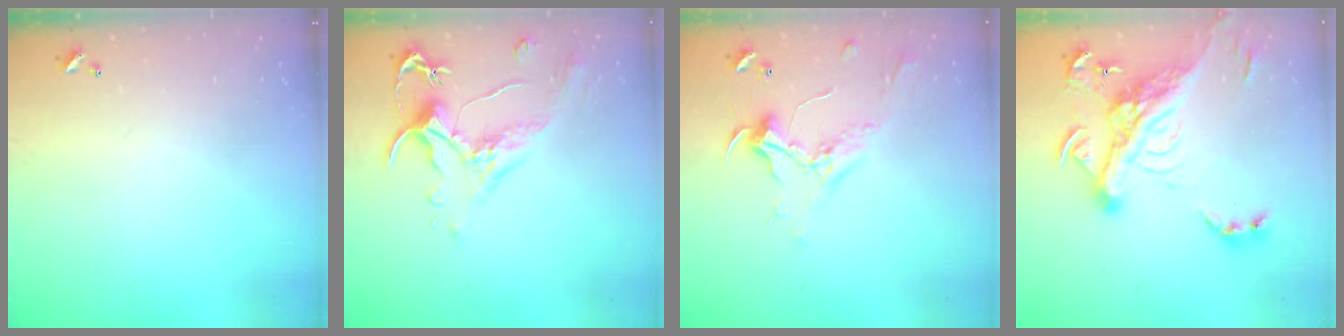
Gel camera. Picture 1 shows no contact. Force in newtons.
{"total": 1.5, "press": 1.0, "slide": 1.1}
{"total": 2.4, "press": 2.3, "slide": 0.8}
{"total": 14.9, "press": 14.6, "slide": 2.7}